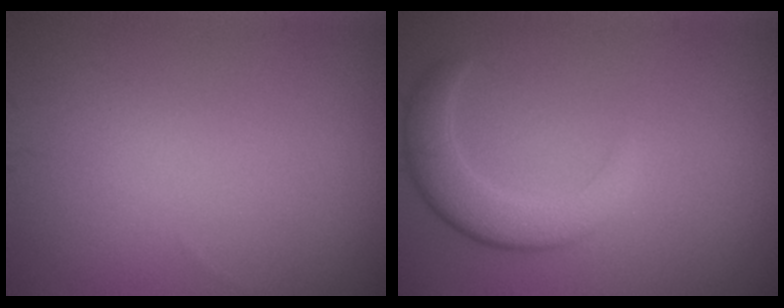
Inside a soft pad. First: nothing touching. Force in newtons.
{"total": 4.0, "press": 3.9, "slide": 0.5}